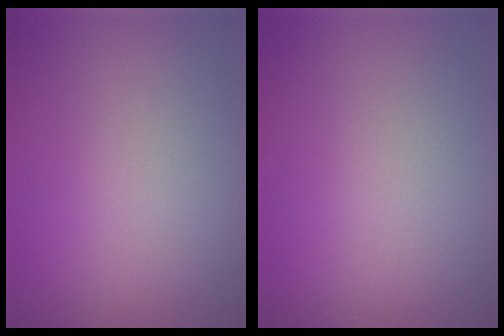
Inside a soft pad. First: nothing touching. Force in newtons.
{"total": 0.0}